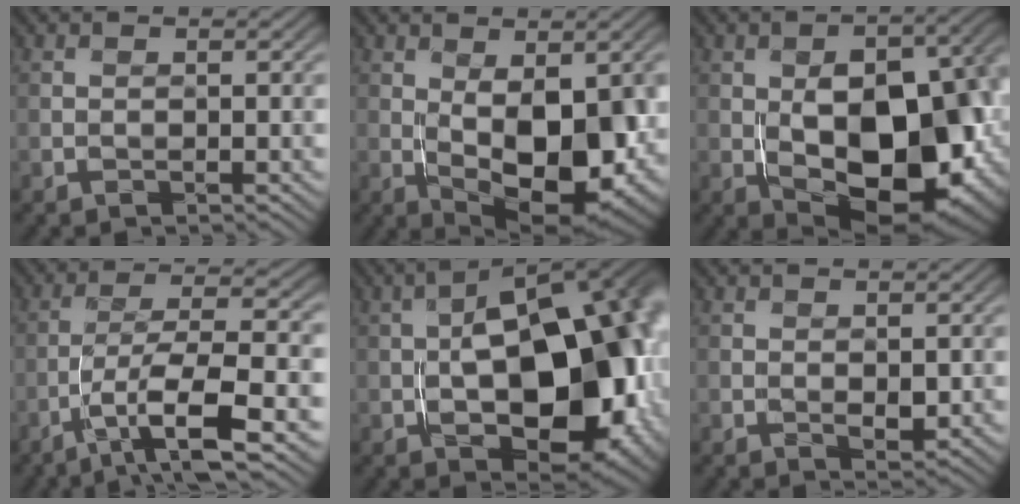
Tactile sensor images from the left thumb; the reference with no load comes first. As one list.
[{"total": 12.9, "force": [-0.8, 6.3, 11.3], "torque": [-0.168, -0.012, 0.001]}, {"total": 15.7, "force": [-2.1, 8.7, 12.9], "torque": [-0.178, -0.012, -0.027]}, {"total": 9.6, "force": [-4.6, 1.7, 8.2], "torque": [-0.145, 0.003, -0.079]}, {"total": 19.2, "force": [-2.4, 10.8, 15.7], "torque": [-0.193, -0.008, -0.033]}, {"total": 1.6, "force": [0.2, 0.9, 1.3], "torque": [-0.024, -0.008, 0.007]}]